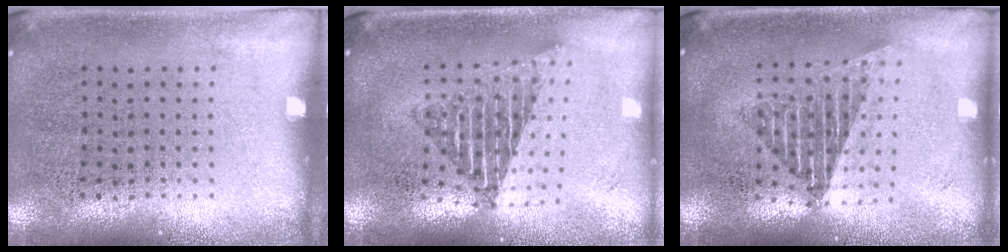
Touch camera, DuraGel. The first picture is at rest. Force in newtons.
{"total": 1.9, "press": 1.5, "slide": 1.1}
{"total": 1.7, "press": 1.4, "slide": 1.0}